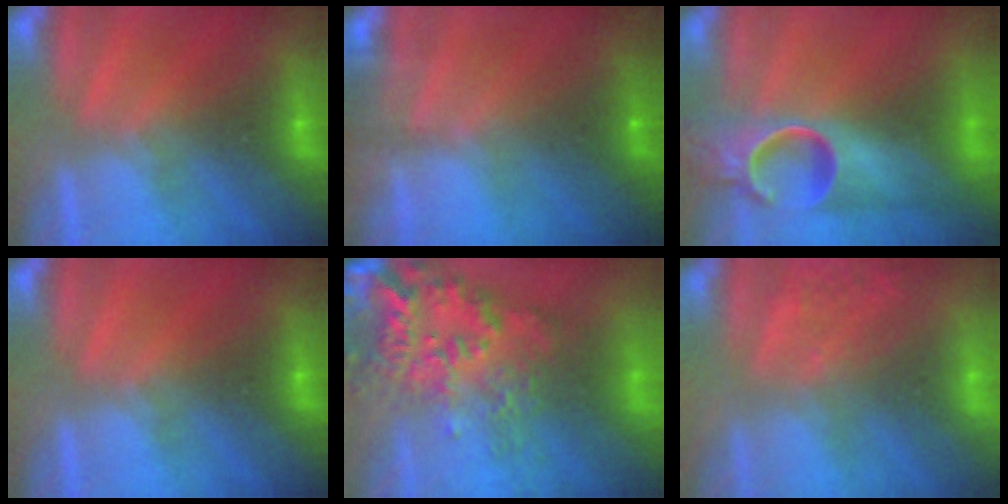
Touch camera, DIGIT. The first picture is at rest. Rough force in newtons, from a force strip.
{"total": 8.7}
{"total": 8.6}
{"total": 0.0}
{"total": 6.2}
{"total": 5.6}